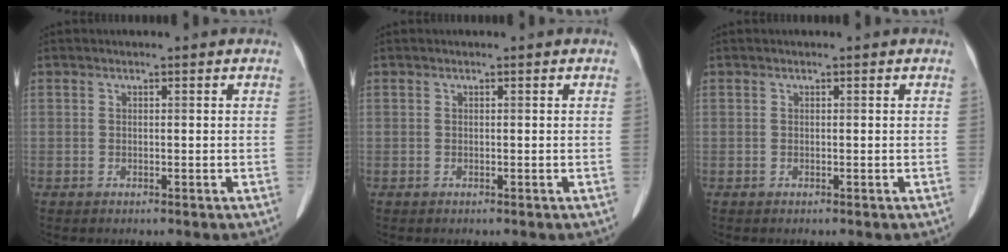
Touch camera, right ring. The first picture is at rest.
{"total": 0.0}
{"total": 0.0}